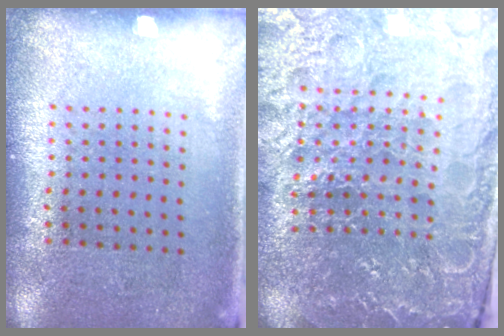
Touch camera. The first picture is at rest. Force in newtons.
{"total": 4.9, "press": 4.7, "slide": 1.4}